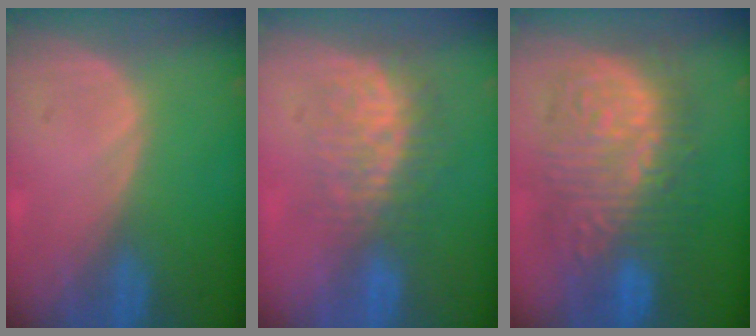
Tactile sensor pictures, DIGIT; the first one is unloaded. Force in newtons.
{"total": 8.8, "press": 7.4, "slide": 4.7}
{"total": 13.3, "press": 13.2, "slide": 1.3}